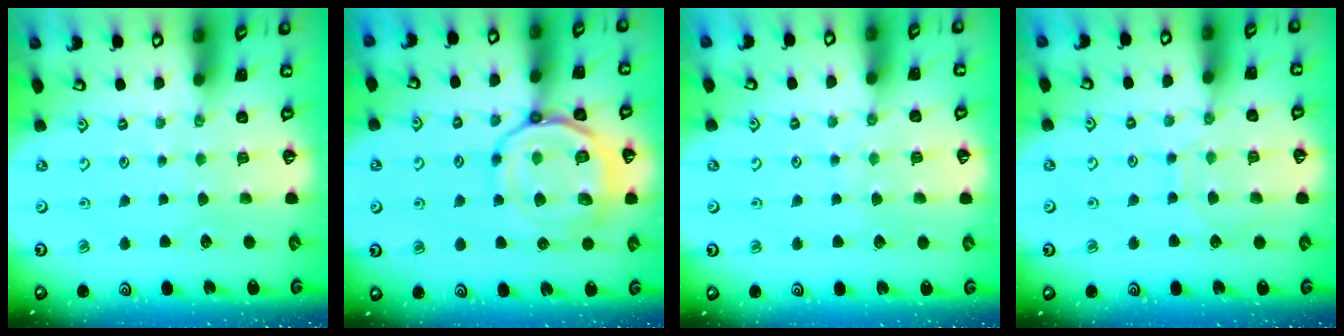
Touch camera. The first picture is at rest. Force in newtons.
{"total": 15.3, "press": 15.3, "slide": 1.4}
{"total": 4.6, "press": 4.6, "slide": 0.4}
{"total": 7.2, "press": 7.1, "slide": 0.6}